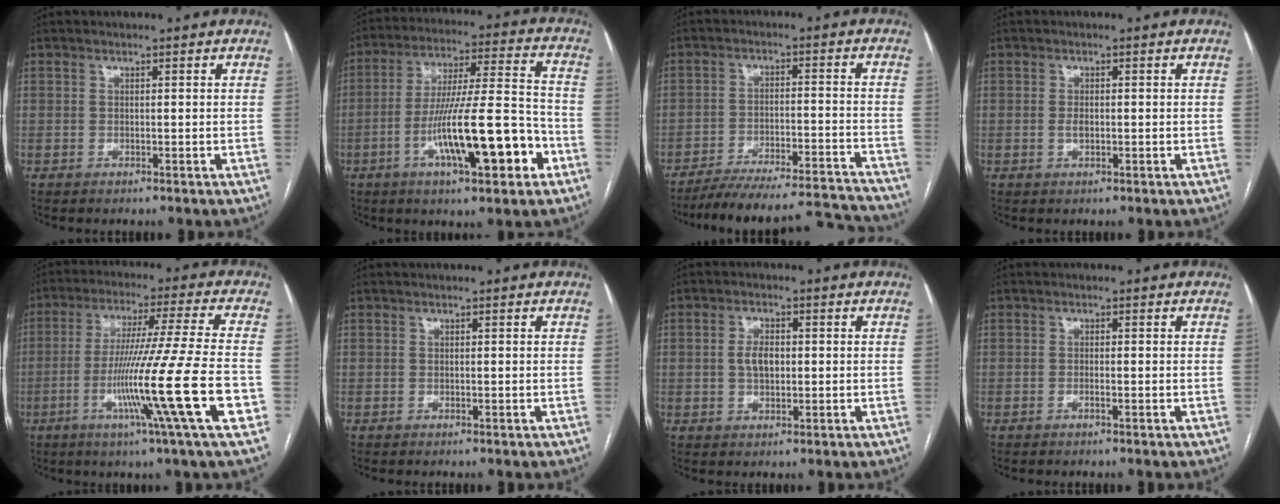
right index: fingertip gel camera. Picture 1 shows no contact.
{"total": 17.2, "force": [-6.5, 2.1, 15.8], "torque": [-0.272, 0.004, -0.102]}
{"total": 19.8, "force": [-18.9, 1.7, 5.8], "torque": [-0.071, 0.006, -0.265]}
{"total": 1.6, "force": [-0.3, 0.7, 1.4], "torque": [-0.028, 0.001, -0.004]}
{"total": 17.6, "force": [-5.7, -2.5, 16.4], "torque": [-0.293, -0.027, -0.105]}
{"total": 0.0}
{"total": 3.6, "force": [0.1, 2.0, 3.0], "torque": [-0.059, 0.006, 0.004]}
{"total": 0.8, "force": [-0.5, 0.0, 0.7], "torque": [-0.014, 0.001, -0.008]}